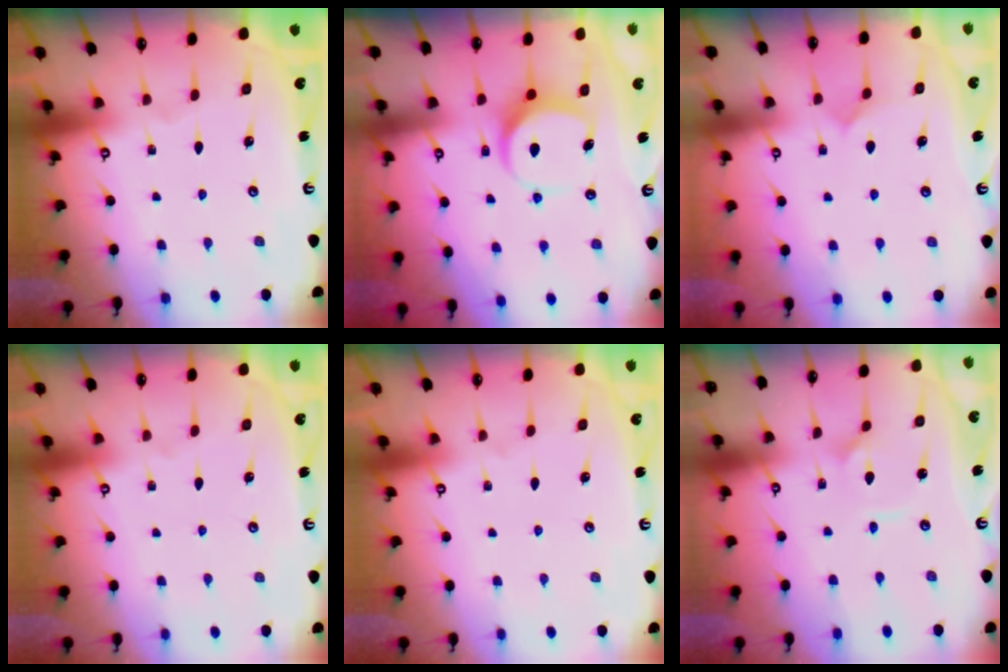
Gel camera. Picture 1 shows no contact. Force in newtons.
{"total": 8.2, "press": 8.2, "slide": 0.6}
{"total": 5.1, "press": 5.1, "slide": 0.5}
{"total": 0.0}
{"total": 0.0}
{"total": 2.9, "press": 2.8, "slide": 0.4}